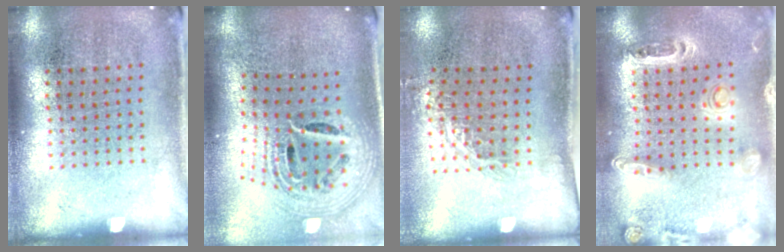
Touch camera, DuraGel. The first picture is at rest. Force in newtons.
{"total": 2.6, "press": 1.8, "slide": 1.9}
{"total": 1.1, "press": 0.8, "slide": 0.6}
{"total": 1.4, "press": 1.4, "slide": 0.4}